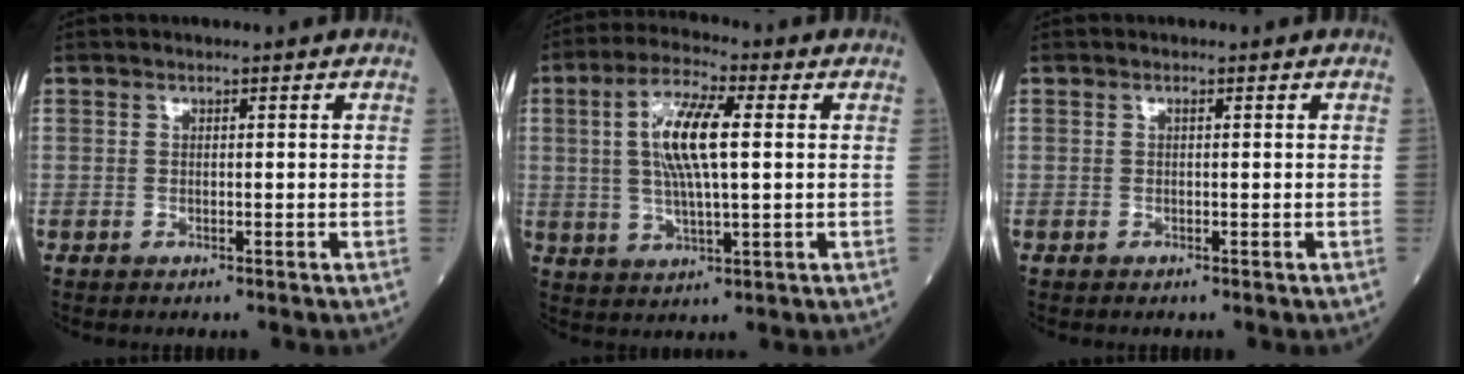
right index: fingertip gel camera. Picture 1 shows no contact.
{"total": 9.9, "force": [1.7, 2.1, 9.6], "torque": [-0.193, 0.009, 0.031]}
{"total": 0.0}